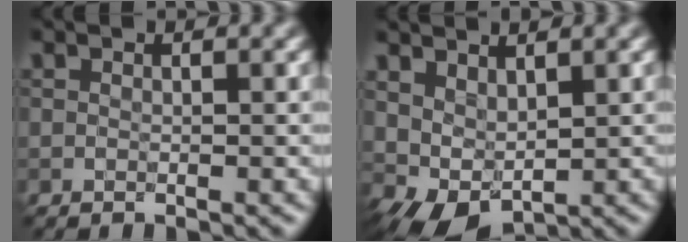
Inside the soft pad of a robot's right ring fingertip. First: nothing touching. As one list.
[{"total": 3.4, "force": [1.3, 2.1, 2.4], "torque": [-0.046, -0.004, 0.031]}]